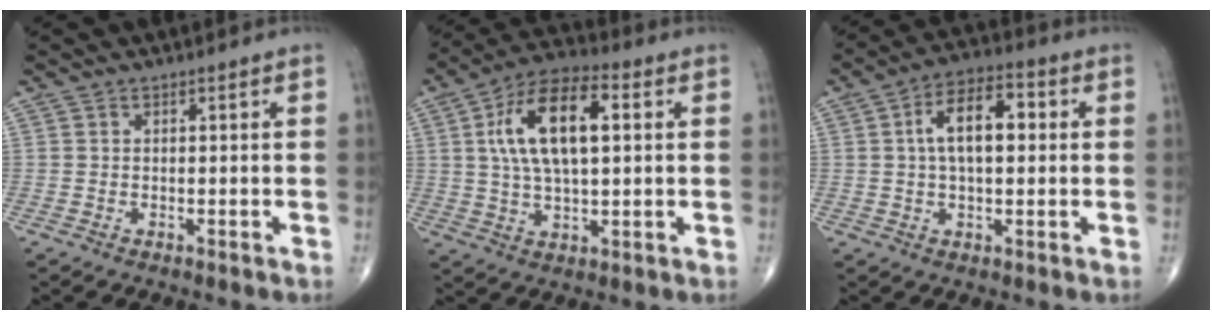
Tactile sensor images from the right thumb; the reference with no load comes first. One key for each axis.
{"total": 15.6, "fx": 3.2, "fy": 7.1, "fz": 13.5, "tx": -0.236, "ty": 0.016, "tz": 0.054}
{"total": 10.7, "fx": 1.6, "fy": 5.4, "fz": 9.0, "tx": -0.140, "ty": 0.021, "tz": 0.020}